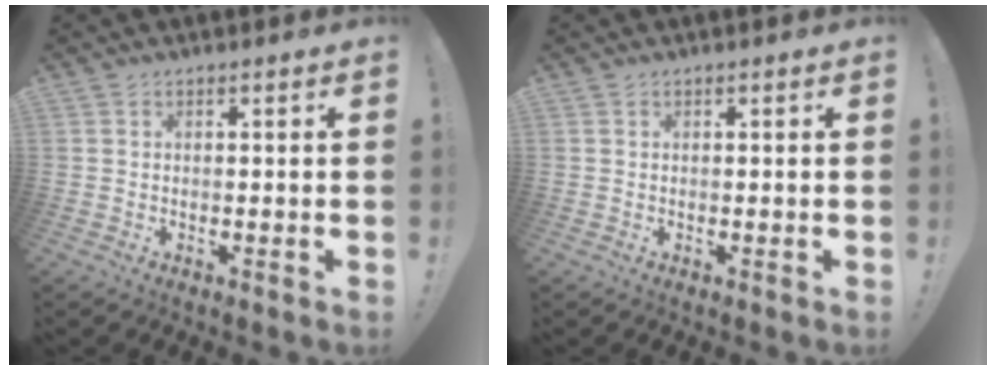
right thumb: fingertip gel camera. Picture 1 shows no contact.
{"total": 0.0}